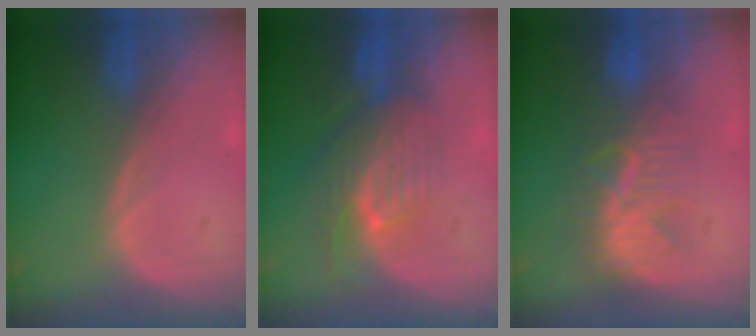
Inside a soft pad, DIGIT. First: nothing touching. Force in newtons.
{"total": 8.2, "press": 7.3, "slide": 3.7}
{"total": 8.1, "press": 7.9, "slide": 1.8}